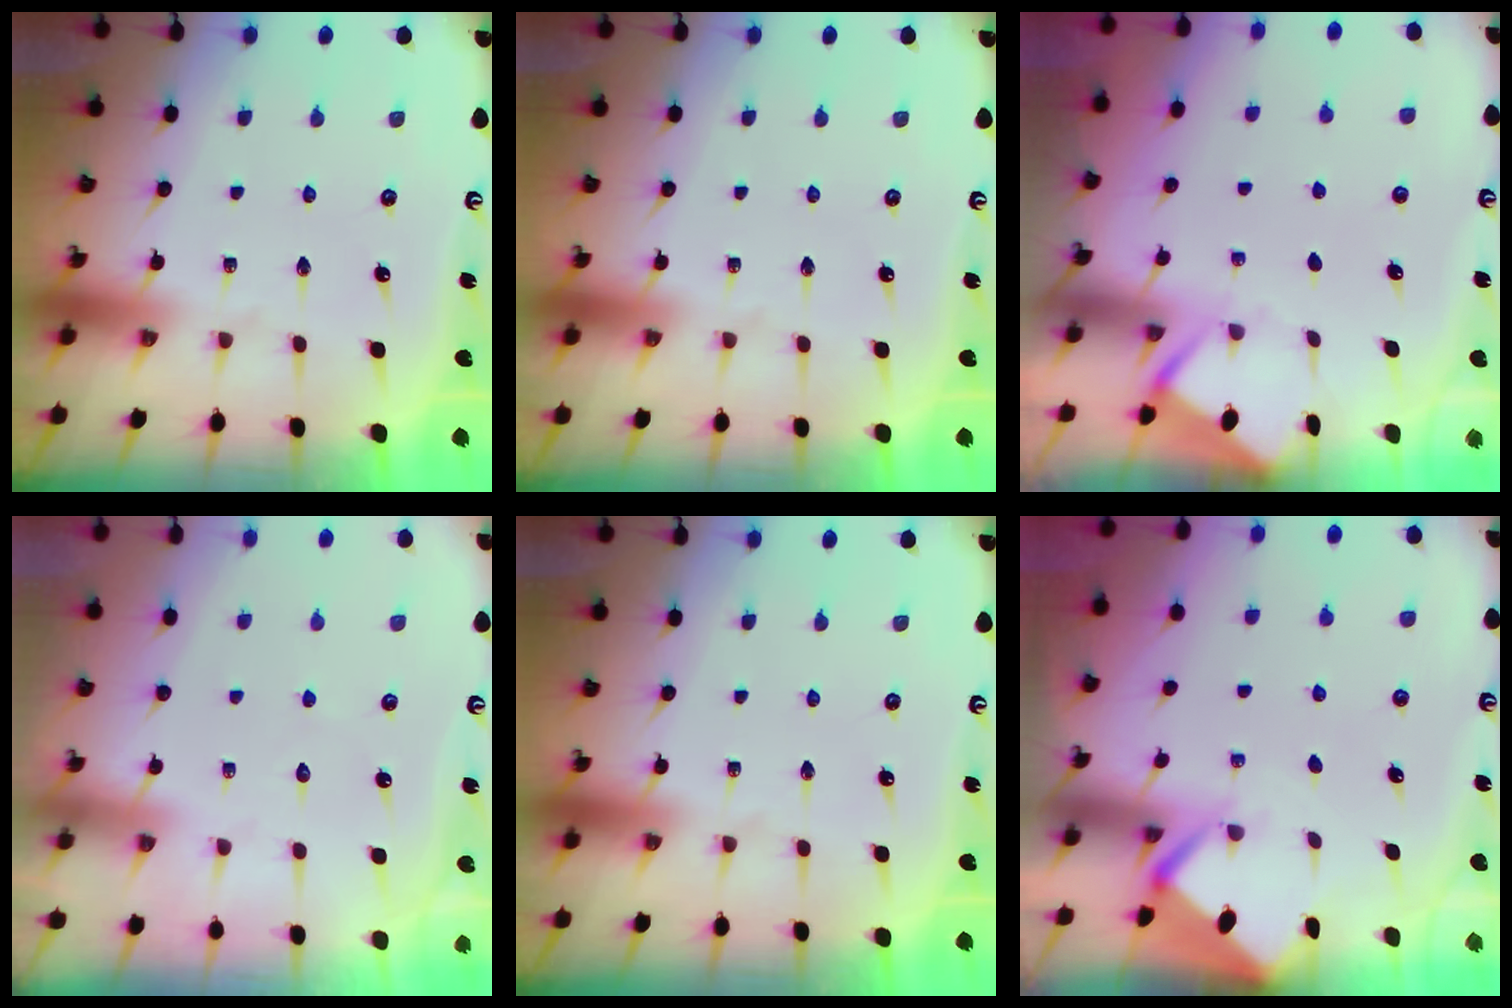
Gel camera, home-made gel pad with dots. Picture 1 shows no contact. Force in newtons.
{"total": 0.0}
{"total": 2.9, "press": 2.9, "slide": 0.3}
{"total": 3.7, "press": 3.6, "slide": 0.5}
{"total": 0.0}
{"total": 2.7, "press": 2.7, "slide": 0.2}